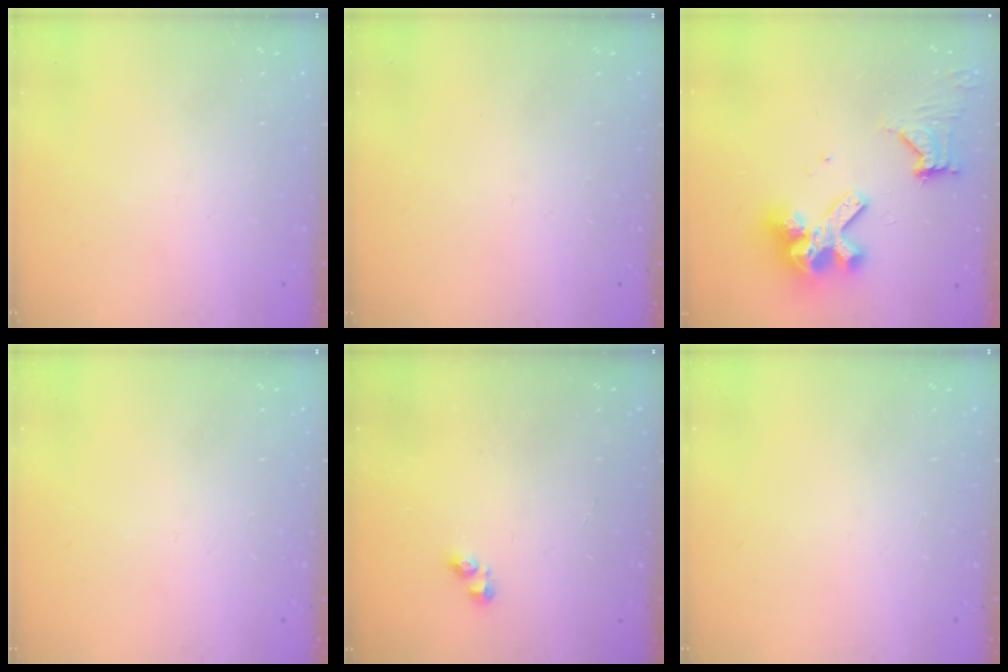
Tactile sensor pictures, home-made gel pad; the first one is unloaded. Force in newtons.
{"total": 0.0}
{"total": 14.9, "press": 14.8, "slide": 1.9}
{"total": 0.0}
{"total": 2.8, "press": 2.7, "slide": 0.5}
{"total": 0.0}